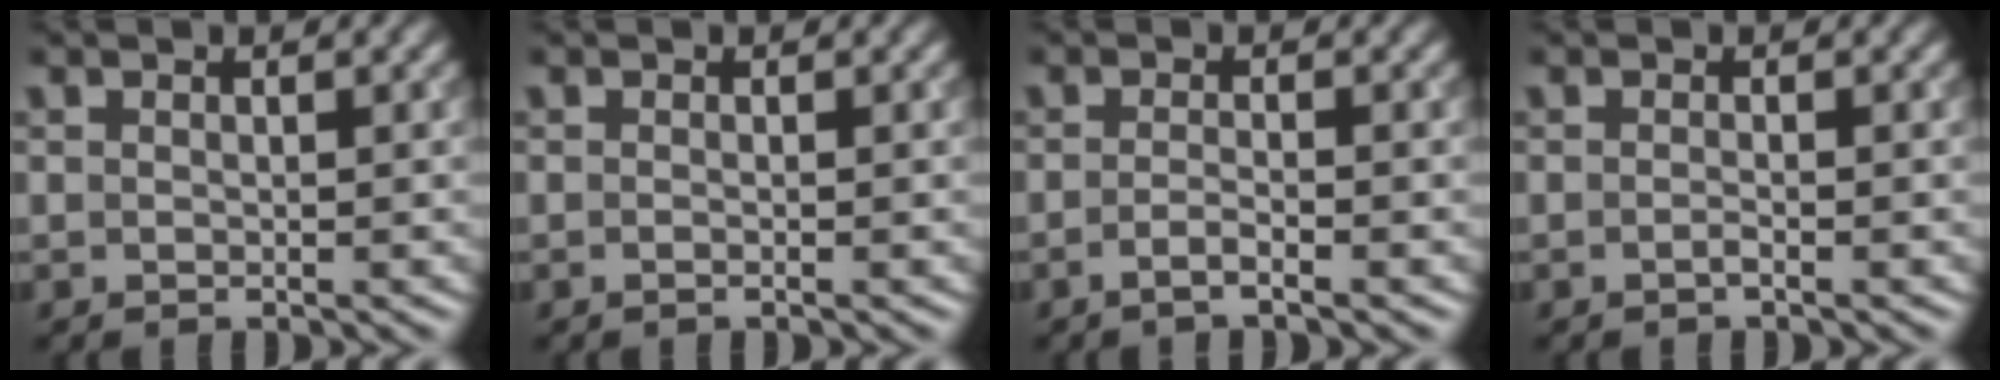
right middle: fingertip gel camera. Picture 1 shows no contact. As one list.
[{"total": 0.6, "force": [-0.2, 0.2, 0.5], "torque": [-0.009, -0.007, -0.008]}, {"total": 1.6, "force": [-0.8, 0.4, 1.3], "torque": [-0.019, -0.001, -0.023]}, {"total": 0.7, "force": [-0.4, 0.1, 0.5], "torque": [-0.010, 0.001, -0.009]}]